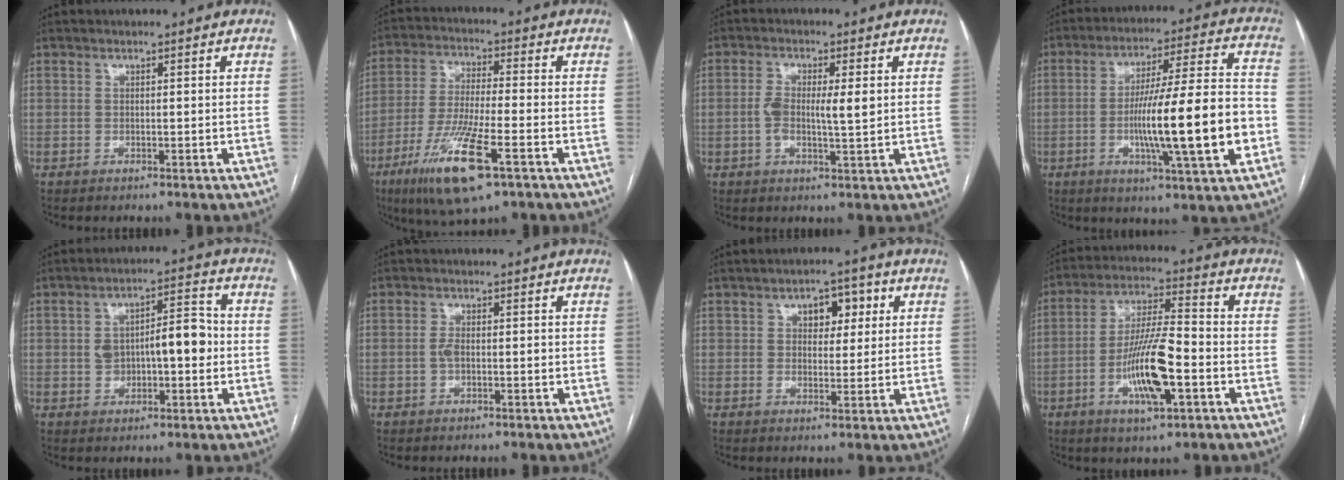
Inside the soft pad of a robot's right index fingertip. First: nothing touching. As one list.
[{"total": 13.8, "force": [-7.0, 1.8, 11.8], "torque": [-0.238, -0.029, -0.122]}, {"total": 5.6, "force": [0.3, 1.3, 5.4], "torque": [-0.101, 0.006, 0.005]}, {"total": 18.2, "force": [-3.8, 0.6, 17.8], "torque": [-0.288, 0.002, -0.060]}, {"total": 8.9, "force": [-0.2, 3.8, 8.0], "torque": [-0.130, 0.028, 0.002]}, {"total": 2.2, "force": [-0.3, 0.9, 1.9], "torque": [-0.040, 0.003, -0.006]}, {"total": 5.3, "force": [1.9, 3.1, 3.8], "torque": [-0.049, 0.016, 0.028]}, {"total": 12.2, "force": [-3.9, 2.3, 11.4], "torque": [-0.217, 0.000, -0.068]}]